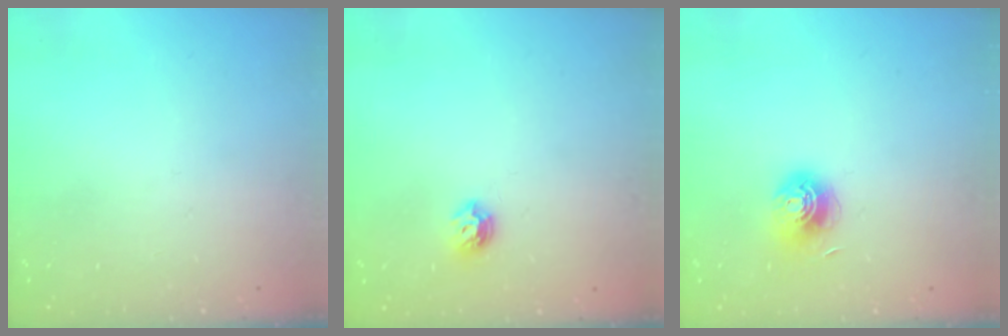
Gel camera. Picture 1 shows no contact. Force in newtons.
{"total": 6.6, "press": 6.6, "slide": 1.0}
{"total": 7.0, "press": 7.0, "slide": 0.5}